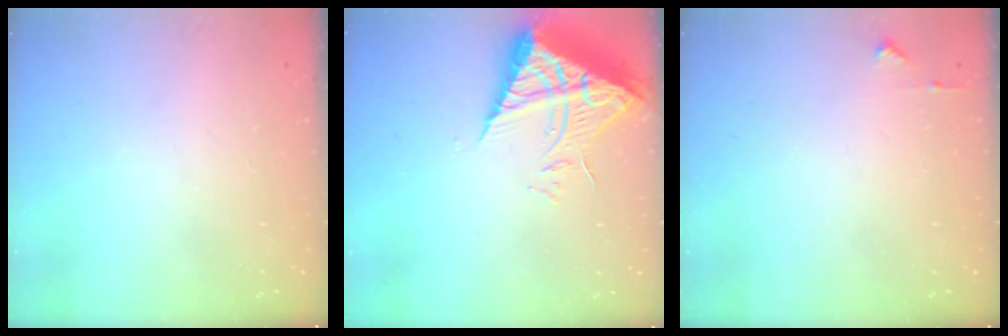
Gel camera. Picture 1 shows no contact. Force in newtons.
{"total": 9.7, "press": 9.6, "slide": 0.8}
{"total": 5.1, "press": 5.0, "slide": 0.8}